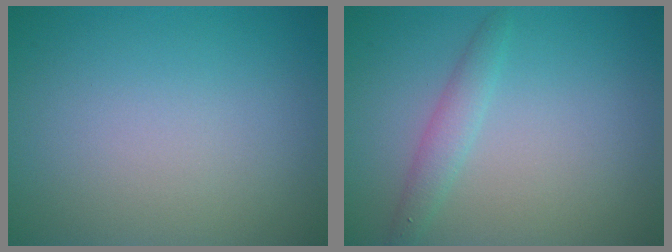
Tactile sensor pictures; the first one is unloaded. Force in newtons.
{"total": 1.8, "press": 1.8, "slide": 0.0}